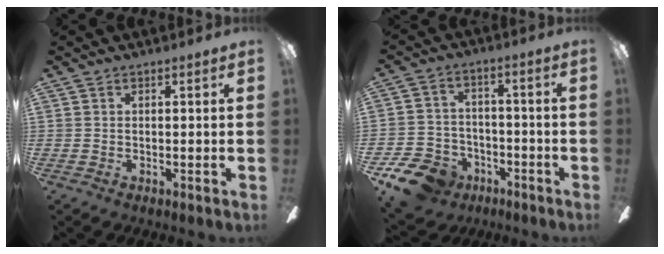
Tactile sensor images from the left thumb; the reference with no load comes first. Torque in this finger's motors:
{"motor_torque": [-1.23, 1.24, 0.03, 0.01, 0.02]}